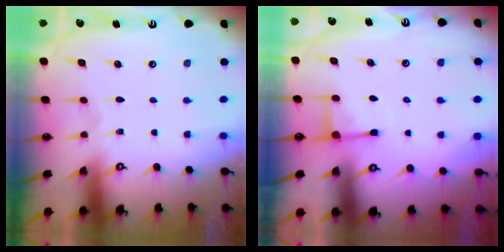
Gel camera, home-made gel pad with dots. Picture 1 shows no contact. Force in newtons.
{"total": 3.7, "press": 3.6, "slide": 0.7}